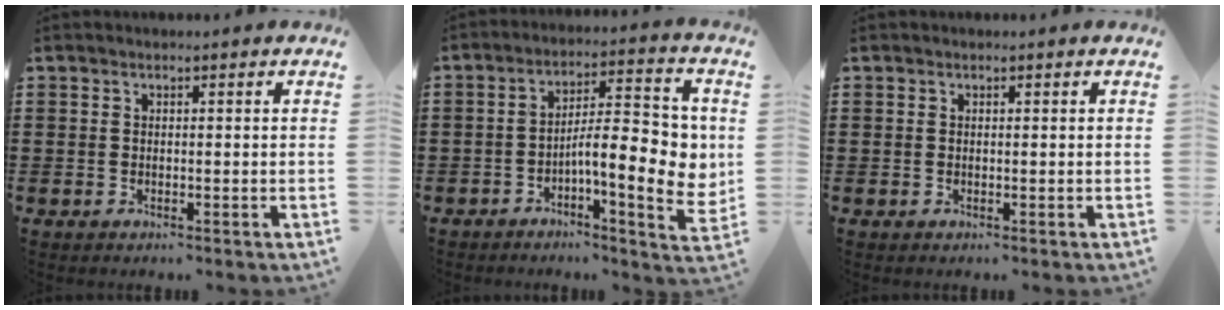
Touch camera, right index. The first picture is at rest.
{"total": 11.1, "force": [-0.9, 3.7, 10.5], "torque": [-0.150, -0.011, -0.019]}
{"total": 0.0}